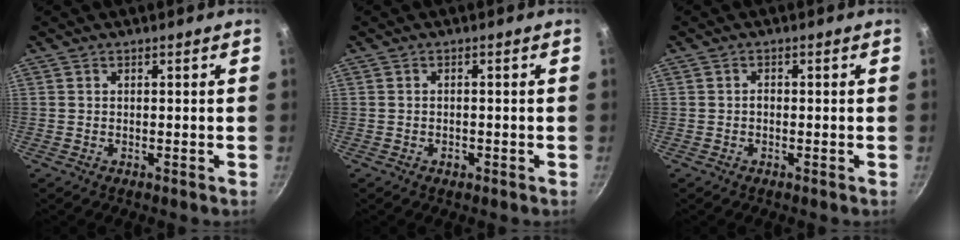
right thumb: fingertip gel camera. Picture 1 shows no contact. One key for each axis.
{"total": 1.2, "fx": -0.6, "fy": 0.8, "fz": 0.7, "tx": -0.012, "ty": 0.004, "tz": -0.009}
{"total": 0.9, "fx": -0.3, "fy": 0.6, "fz": 0.5, "tx": -0.009, "ty": 0.005, "tz": -0.006}